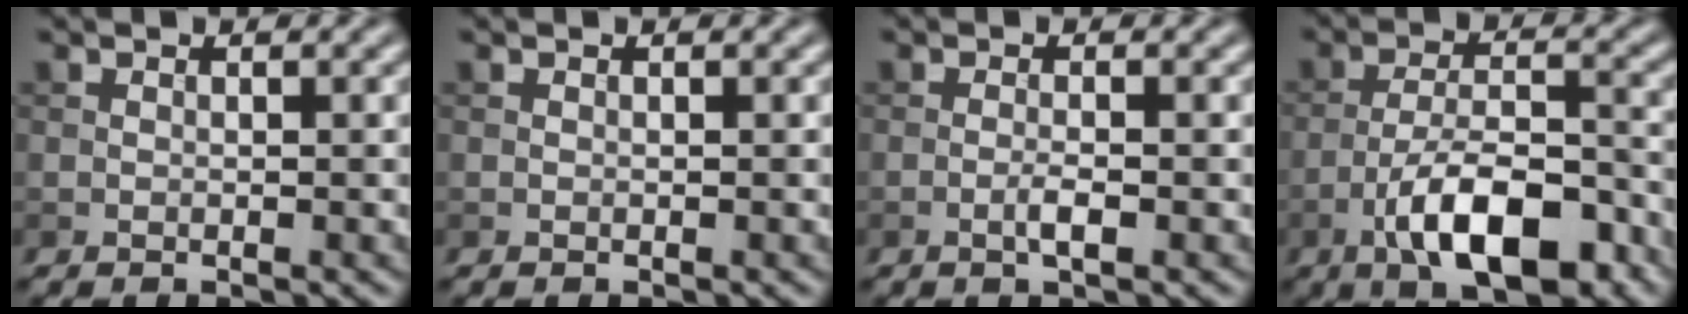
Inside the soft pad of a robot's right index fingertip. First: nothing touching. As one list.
[{"total": 0.0}, {"total": 1.5, "force": [-0.6, 0.2, 1.4], "torque": [-0.026, 0.000, -0.013]}, {"total": 9.0, "force": [-4.7, 3.2, 6.9], "torque": [-0.115, 0.011, -0.082]}]